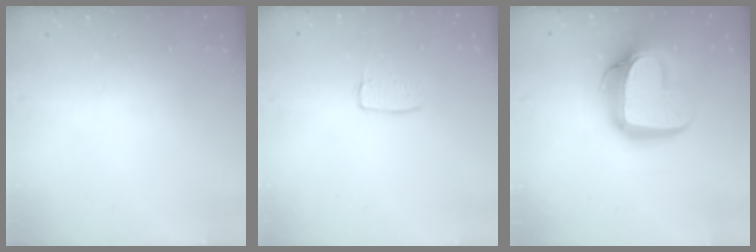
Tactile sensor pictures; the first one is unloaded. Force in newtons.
{"total": 5.0, "press": 5.0, "slide": 0.3}
{"total": 15.3, "press": 15.3, "slide": 1.4}